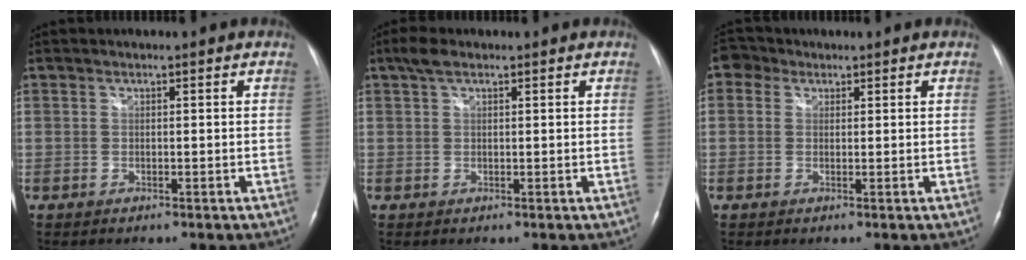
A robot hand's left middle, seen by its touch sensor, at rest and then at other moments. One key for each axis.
{"total": 2.6, "fx": 1.7, "fy": 1.0, "fz": 1.7, "tx": -0.038, "ty": 0.019, "tz": 0.032}
{"total": 3.0, "fx": 1.3, "fy": 2.5, "fz": 0.9, "tx": -0.019, "ty": 0.015, "tz": 0.019}